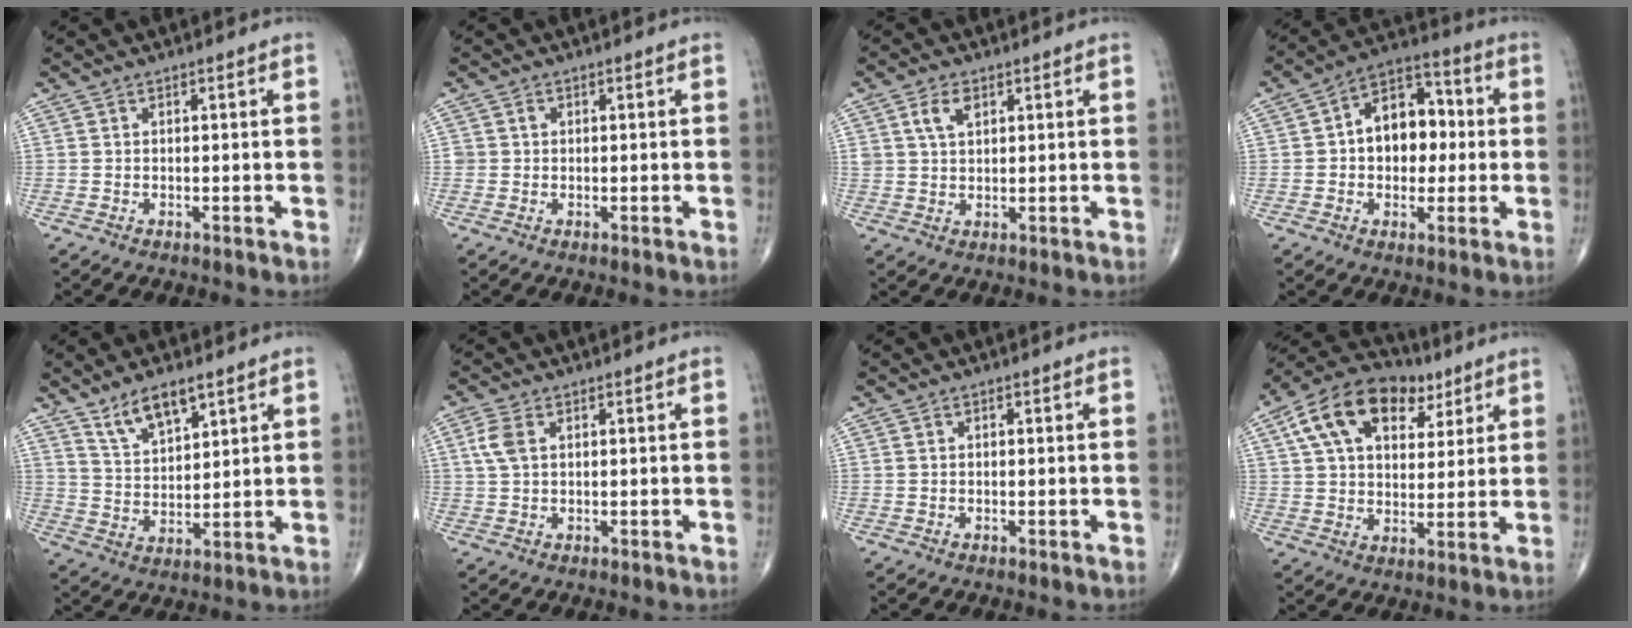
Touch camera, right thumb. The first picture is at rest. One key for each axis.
{"total": 1.1, "fx": 0.2, "fy": 1.0, "fz": 0.4, "tx": 0.001, "ty": 0.003, "tz": 0.002}
{"total": 4.3, "fx": 1.9, "fy": 2.6, "fz": 2.9, "tx": -0.049, "ty": -0.004, "tz": 0.038}
{"total": 12.7, "fx": 0.6, "fy": 8.8, "fz": 9.1, "tx": -0.093, "ty": 0.028, "tz": 0.001}
{"total": 8.2, "fx": 5.6, "fy": 3.0, "fz": 5.1, "tx": -0.079, "ty": -0.034, "tz": 0.109}
{"total": 3.9, "fx": 1.2, "fy": 2.2, "fz": 3.0, "tx": -0.075, "ty": 0.008, "tz": 0.023}
{"total": 0.0}
{"total": 17.8, "fx": 8.0, "fy": 10.9, "fz": 11.5, "tx": -0.170, "ty": 0.001, "tz": 0.131}